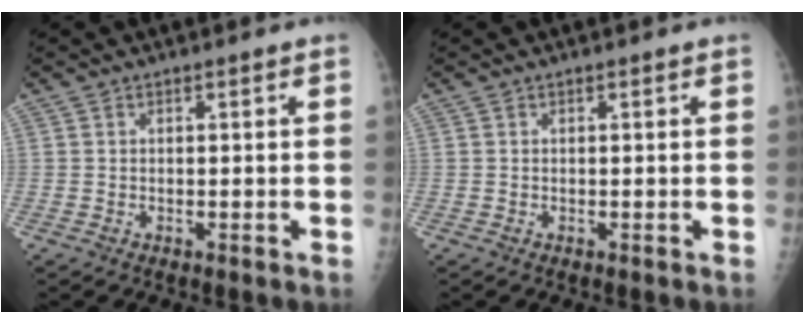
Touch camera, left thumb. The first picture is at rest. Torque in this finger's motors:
{"motor_torque": [0.00, 0.00, 0.00, 0.00, 0.00]}